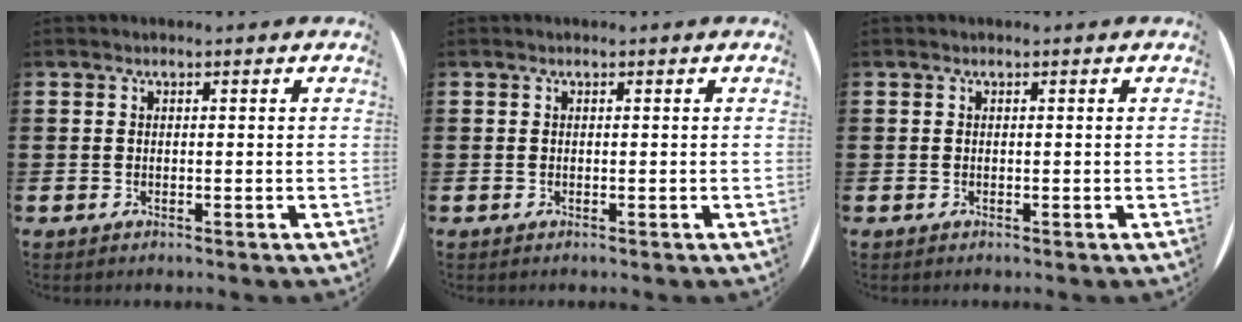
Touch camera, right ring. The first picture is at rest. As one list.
[{"total": 0.0}, {"total": 0.0}]